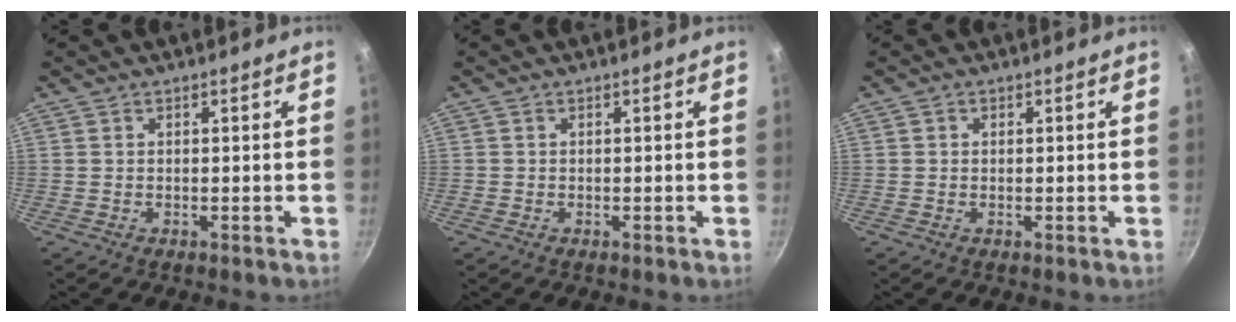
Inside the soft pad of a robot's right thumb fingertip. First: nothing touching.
{"total": 0.0}
{"total": 0.7, "force": [0.1, 0.7, 0.2], "torque": [0.000, 0.002, 0.000]}